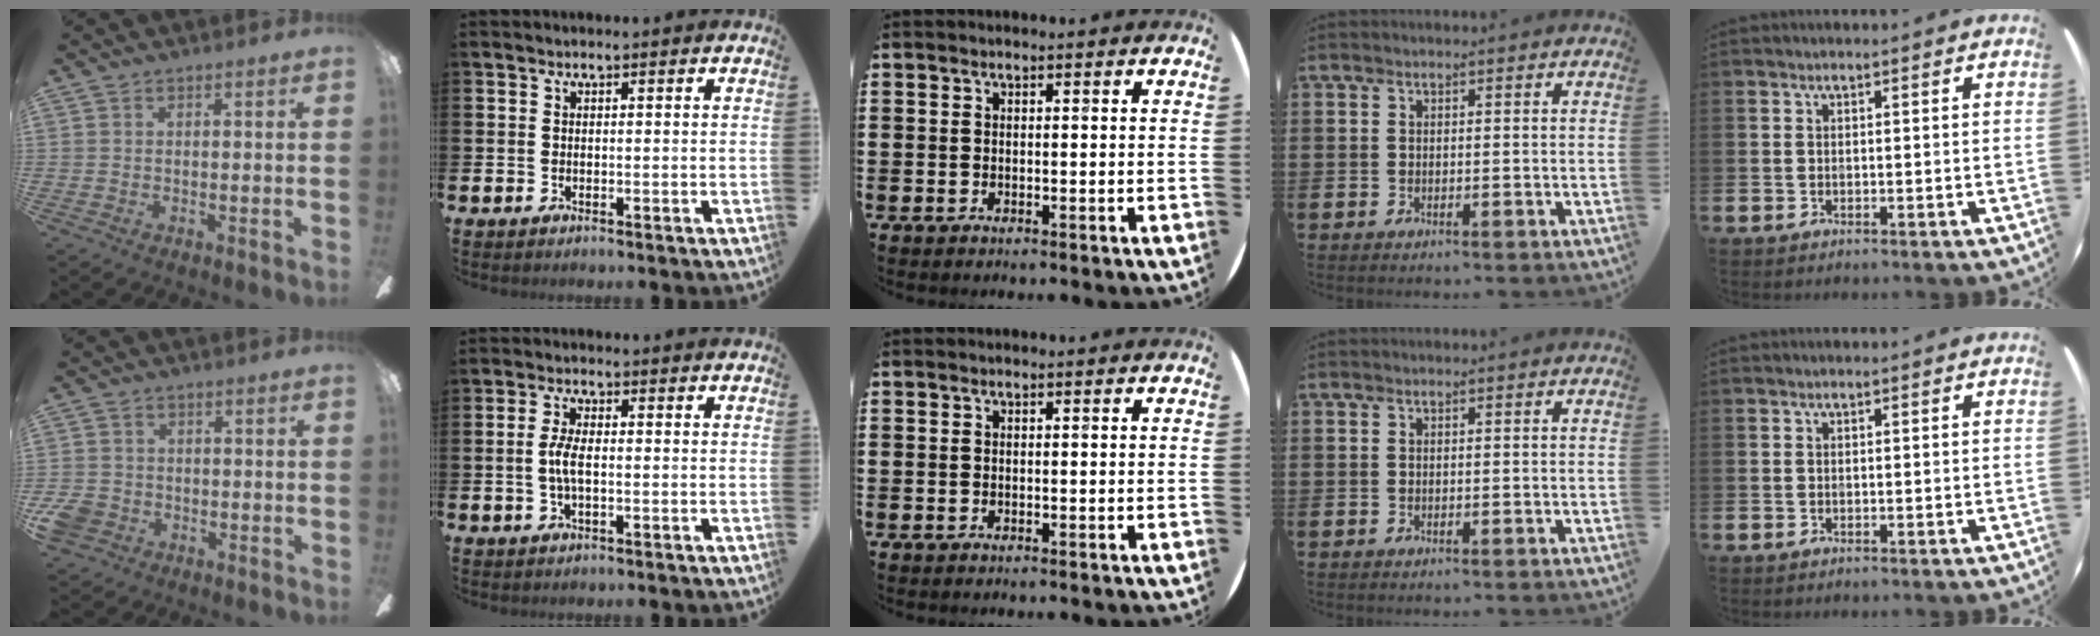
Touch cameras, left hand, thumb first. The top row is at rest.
{"thumb": {"total": 5.4, "force": [-2.3, 4.3, 2.2], "torque": [-0.060, 0.014, -0.046]}, "index": {"total": 3.4, "force": [-0.1, 1.3, 3.2], "torque": [-0.070, 0.003, -0.005]}}